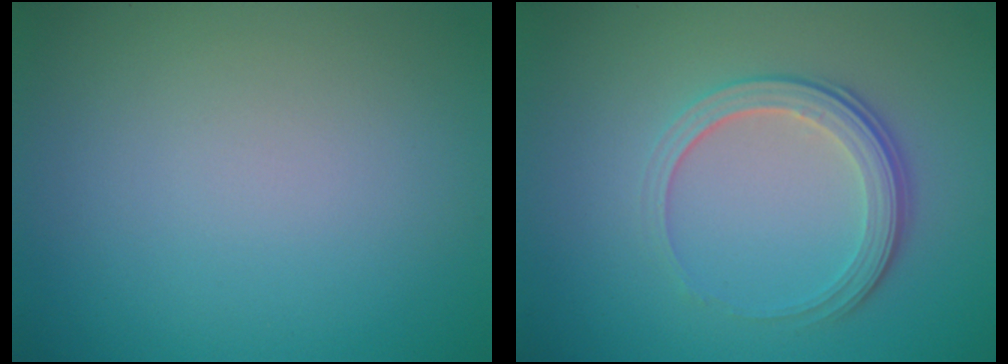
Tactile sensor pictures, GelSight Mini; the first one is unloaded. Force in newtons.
{"total": 3.8, "press": 2.7, "slide": 2.6}